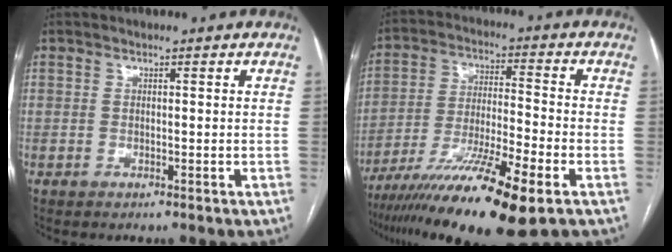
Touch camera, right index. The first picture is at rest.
{"total": 17.1, "force": [-10.6, 0.8, 13.4], "torque": [-0.232, -0.038, -0.180]}